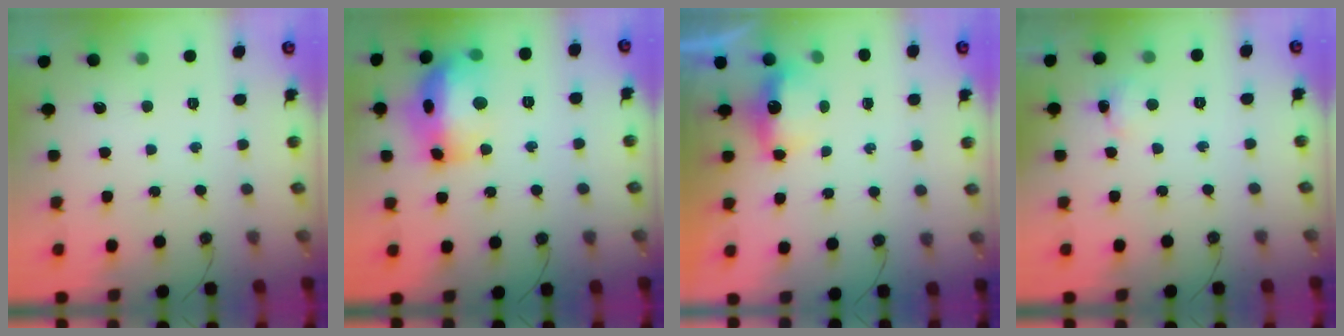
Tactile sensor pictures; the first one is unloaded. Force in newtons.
{"total": 18.9, "press": 18.8, "slide": 1.6}
{"total": 4.2, "press": 4.2, "slide": 0.5}
{"total": 2.0, "press": 1.9, "slide": 0.4}